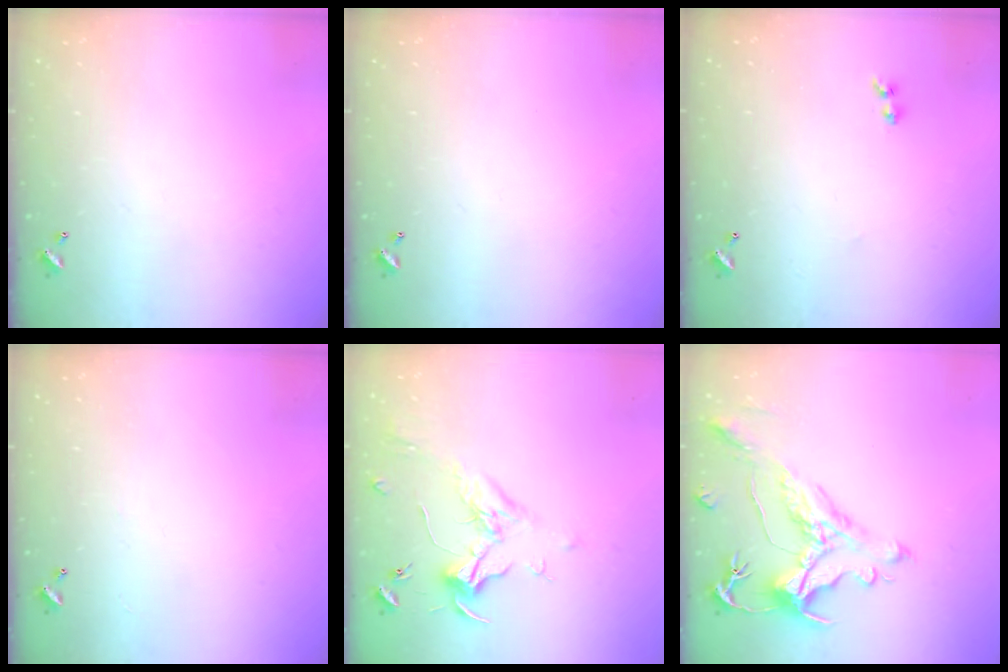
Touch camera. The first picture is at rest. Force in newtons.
{"total": 0.0}
{"total": 1.9, "press": 1.7, "slide": 0.9}
{"total": 0.6, "press": 0.2, "slide": 0.6}
{"total": 2.0, "press": 1.9, "slide": 0.6}
{"total": 1.2, "press": 0.2, "slide": 1.2}